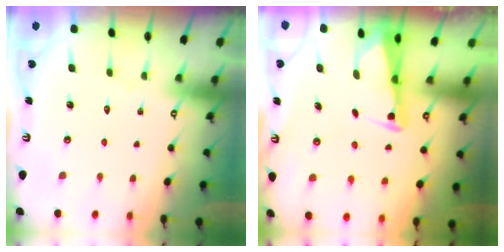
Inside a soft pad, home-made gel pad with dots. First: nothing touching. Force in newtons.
{"total": 2.4, "press": 2.4, "slide": 0.5}